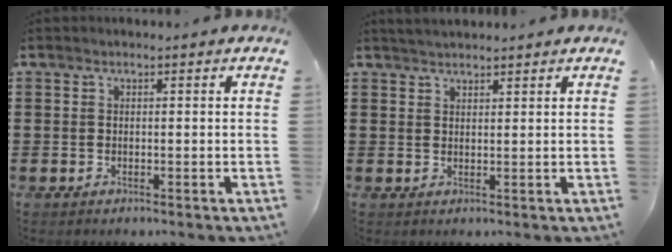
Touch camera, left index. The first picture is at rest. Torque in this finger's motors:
{"motor_torque": [0.12, -0.17, 0.17, 0.06]}